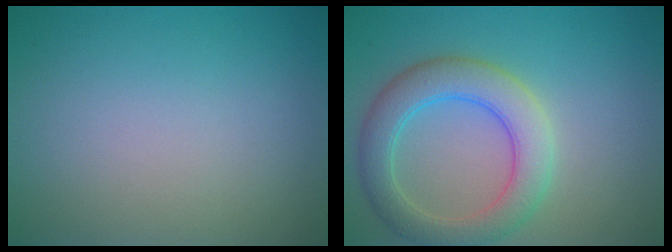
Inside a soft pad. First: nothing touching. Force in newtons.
{"total": 5.3, "press": 5.3, "slide": 0.3}